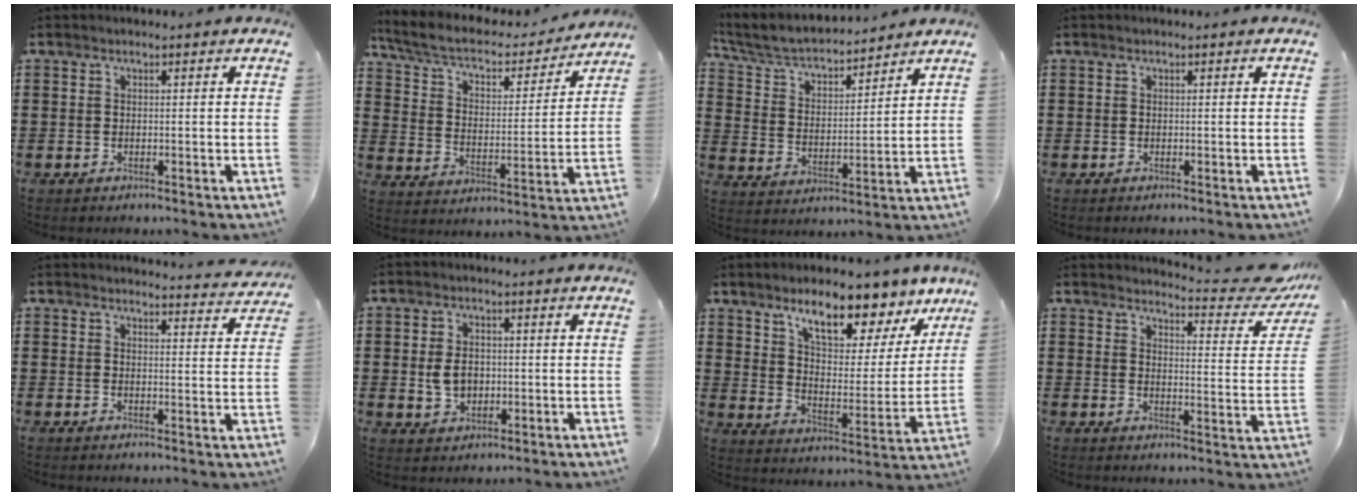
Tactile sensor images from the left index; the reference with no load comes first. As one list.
[{"total": 5.7, "force": [4.5, 2.0, 2.9], "torque": [-0.078, -0.029, 0.072]}, {"total": 5.4, "force": [4.9, 1.2, 1.9], "torque": [-0.062, -0.029, 0.081]}, {"total": 0.0}, {"total": 3.0, "force": [3.0, -0.1, 0.5], "torque": [-0.012, -0.017, 0.053]}, {"total": 4.5, "force": [-0.1, 3.3, 3.2], "torque": [-0.056, 0.000, -0.009]}, {"total": 10.4, "force": [8.5, 2.6, 5.3], "torque": [-0.095, -0.049, 0.144]}, {"total": 5.2, "force": [4.8, 0.4, 2.0], "torque": [-0.036, -0.036, 0.077]}]